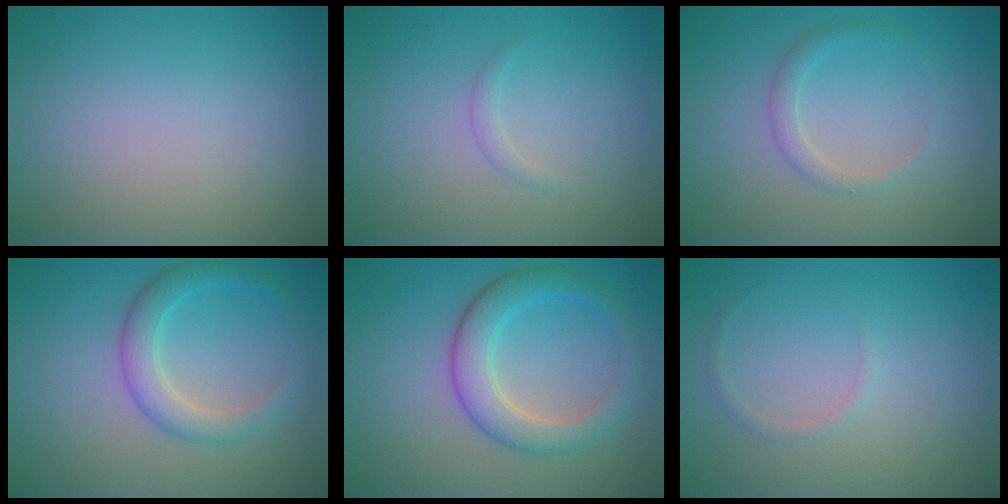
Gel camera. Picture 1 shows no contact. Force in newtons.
{"total": 0.7, "press": 0.7, "slide": 0.0}
{"total": 1.5, "press": 1.5, "slide": 0.0}
{"total": 3.2, "press": 3.2, "slide": 0.1}
{"total": 4.2, "press": 4.2, "slide": 0.1}
{"total": 0.6, "press": 0.6, "slide": 0.1}